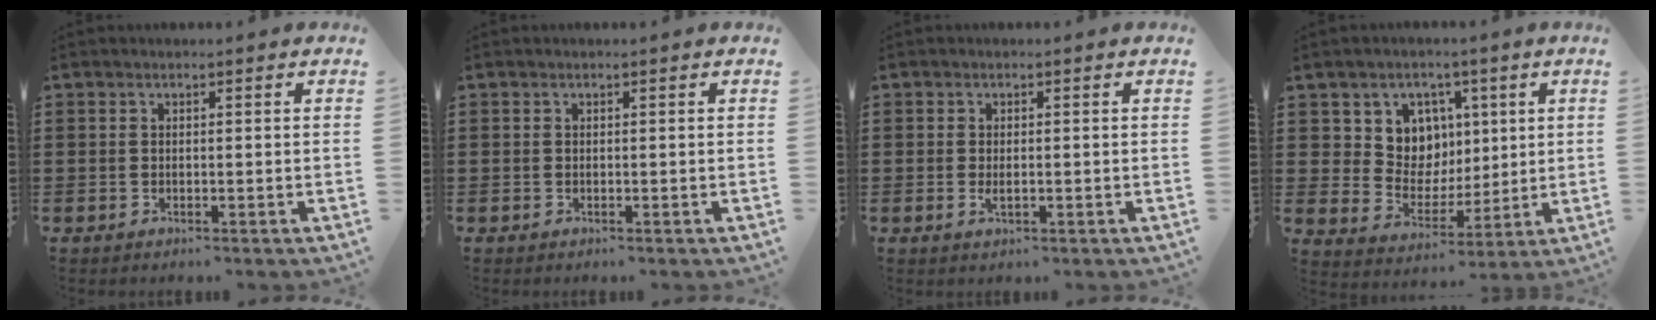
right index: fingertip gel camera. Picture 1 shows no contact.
{"total": 0.0}
{"total": 1.2, "force": [-0.2, 0.5, 1.1], "torque": [-0.019, 0.001, -0.003]}
{"total": 7.5, "force": [3.2, 6.6, 1.4], "torque": [-0.064, -0.012, 0.062]}